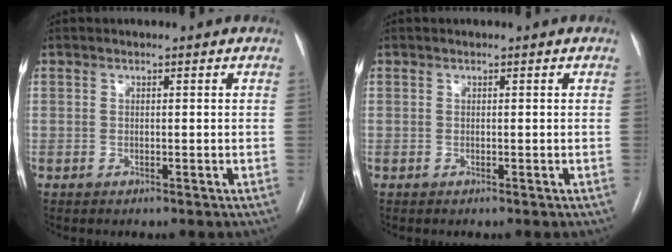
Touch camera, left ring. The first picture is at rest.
{"total": 0.0}